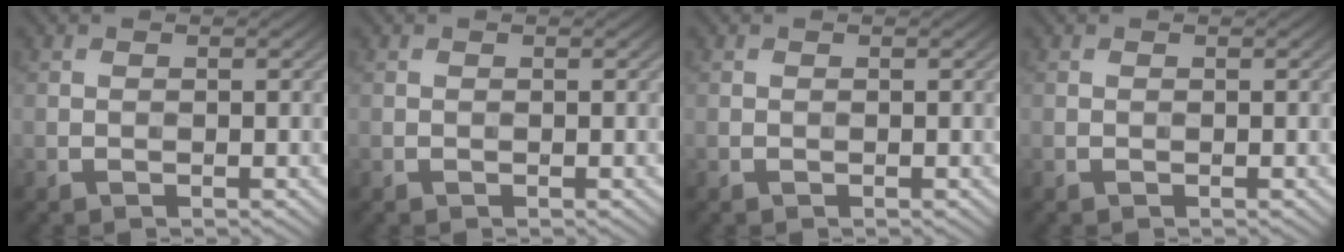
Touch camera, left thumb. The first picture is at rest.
{"total": 0.0}
{"total": 0.0}
{"total": 0.0}